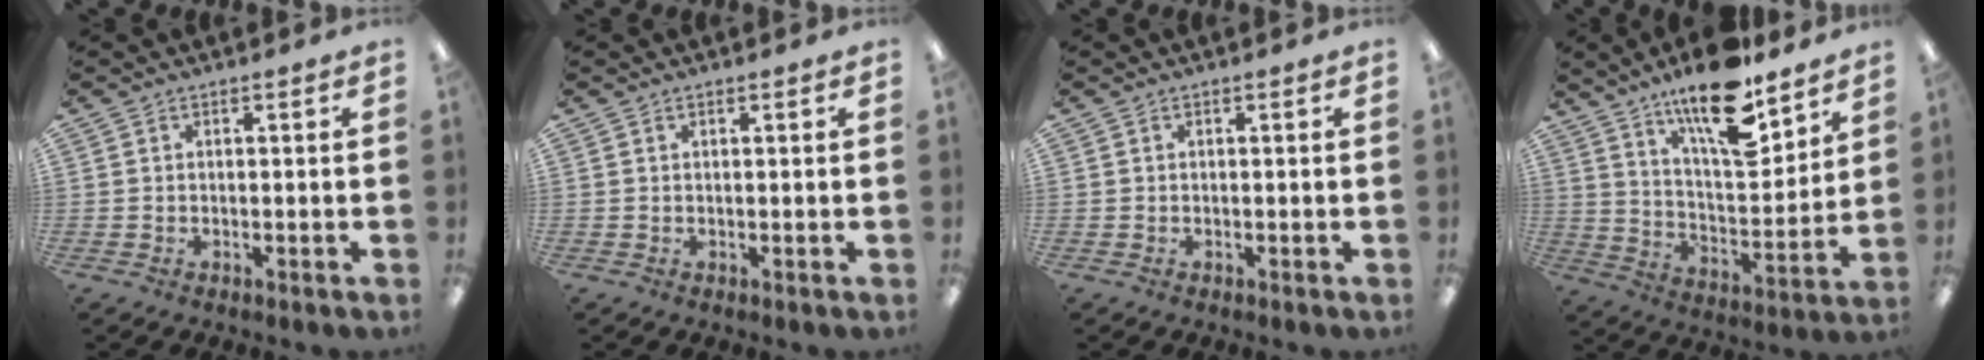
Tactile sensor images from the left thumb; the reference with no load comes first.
{"total": 0.0}
{"total": 0.0}
{"total": 17.7, "force": [12.8, 5.6, 10.8], "torque": [-0.176, -0.081, 0.212]}